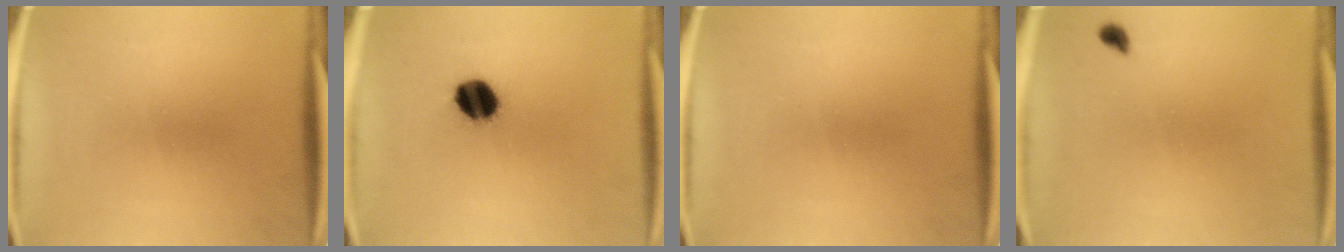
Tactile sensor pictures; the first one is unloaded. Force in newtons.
{"total": 9.4}
{"total": 0.0}
{"total": 1.4}